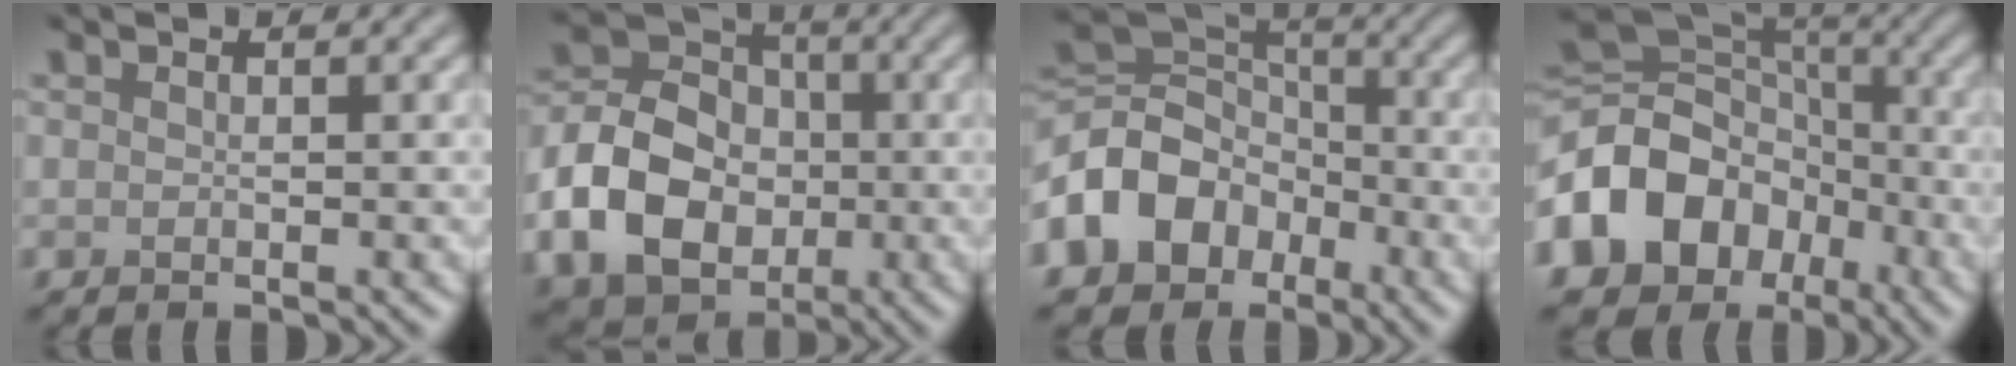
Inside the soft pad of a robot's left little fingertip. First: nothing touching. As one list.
[{"total": 9.1, "force": [-2.3, 6.9, 5.4], "torque": [-0.103, 0.003, -0.053]}, {"total": 8.2, "force": [-3.5, 6.4, 3.9], "torque": [-0.075, 0.005, -0.082]}, {"total": 13.7, "force": [-5.5, 10.9, 6.2], "torque": [-0.145, -0.004, -0.113]}]